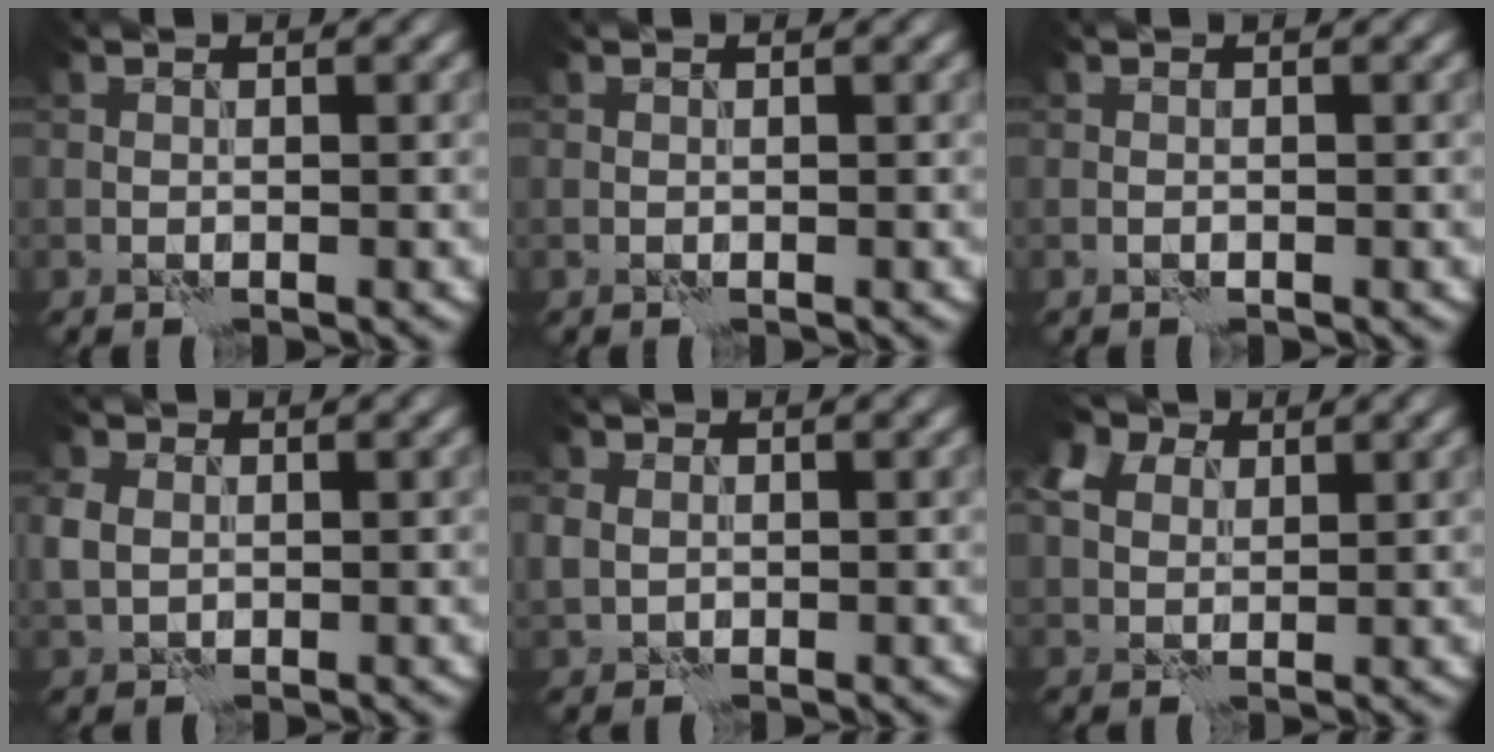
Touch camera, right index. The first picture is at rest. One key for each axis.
{"total": 0.0}
{"total": 0.0}
{"total": 2.5, "fx": 0.2, "fy": 2.1, "fz": 1.3, "tx": -0.035, "ty": 0.005, "tz": 0.000}
{"total": 2.2, "fx": 0.3, "fy": 2.0, "fz": 0.9, "tx": -0.021, "ty": 0.008, "tz": 0.005}
{"total": 6.1, "fx": 3.1, "fy": 4.0, "fz": 3.5, "tx": -0.098, "ty": 0.023, "tz": 0.047}